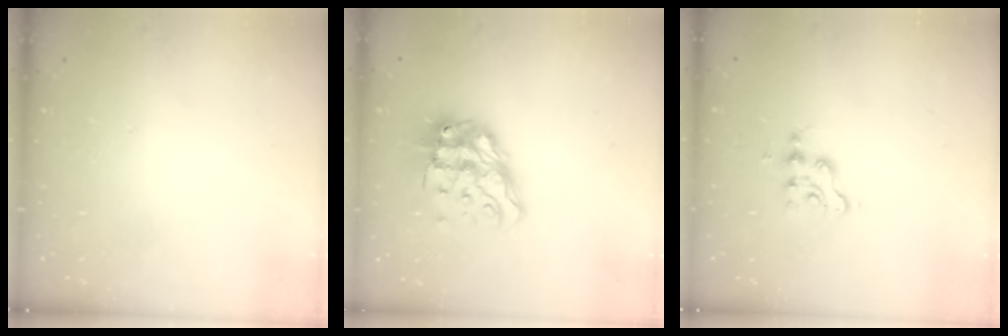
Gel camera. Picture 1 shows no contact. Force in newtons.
{"total": 13.1, "press": 13.1, "slide": 1.4}
{"total": 2.7, "press": 2.7, "slide": 0.4}